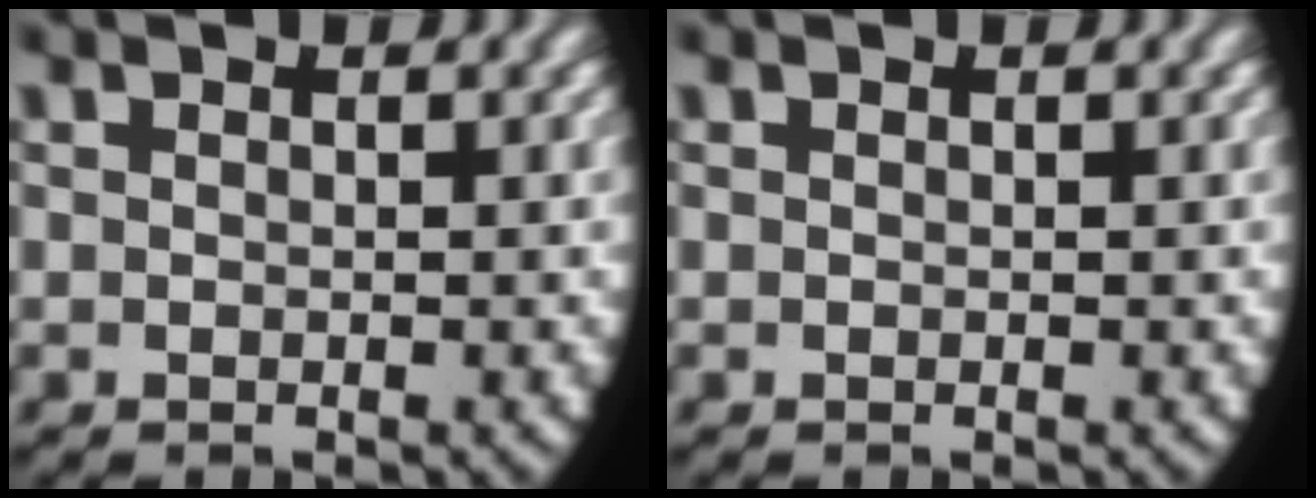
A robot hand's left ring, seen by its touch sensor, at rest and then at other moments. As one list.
[{"total": 0.0}]